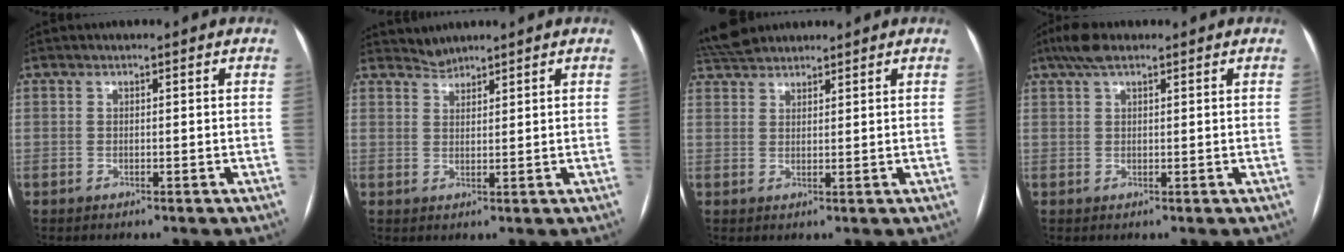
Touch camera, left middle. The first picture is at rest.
{"total": 1.9, "force": [1.8, 0.0, -0.6], "torque": [0.005, 0.005, 0.037]}
{"total": 5.6, "force": [5.3, 1.4, 1.2], "torque": [-0.028, 0.032, 0.100]}
{"total": 4.0, "force": [2.8, 1.2, 2.6], "torque": [-0.057, 0.023, 0.052]}